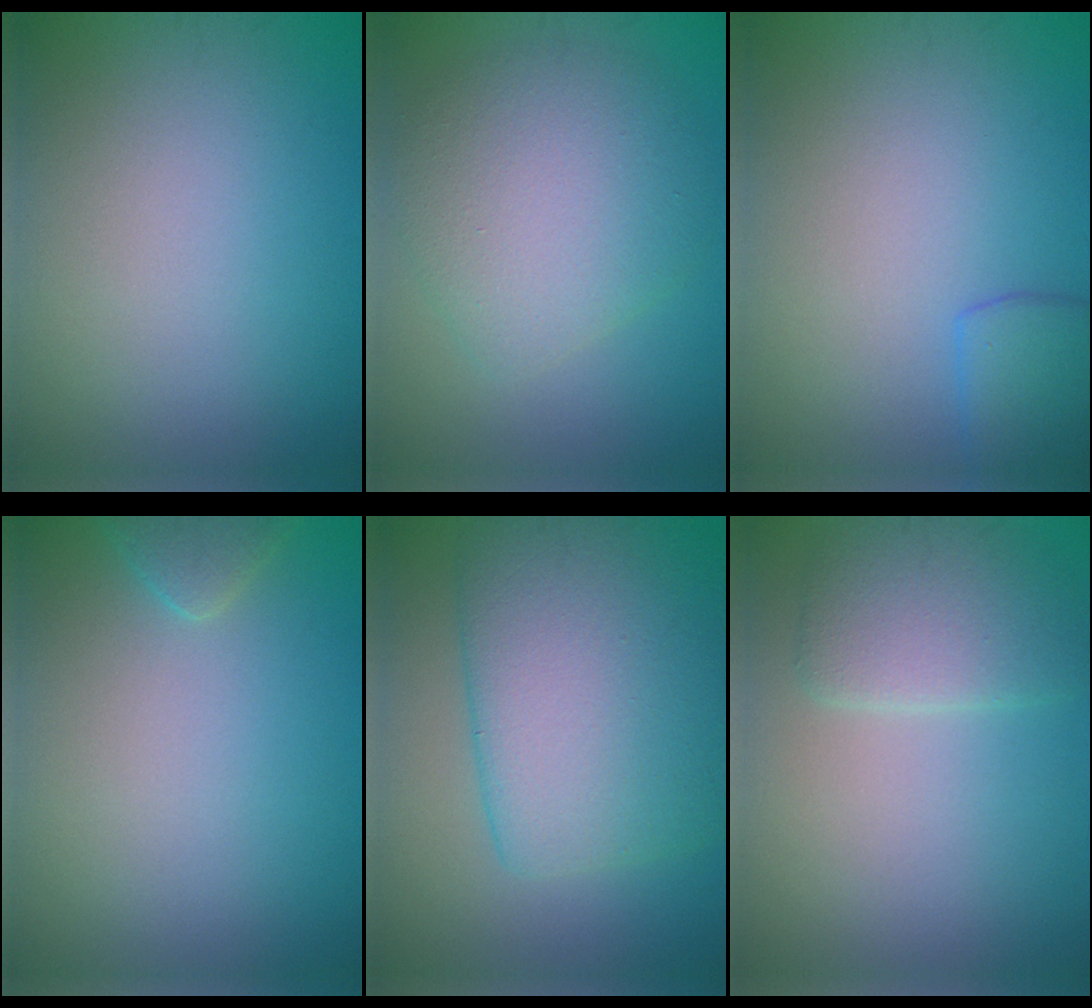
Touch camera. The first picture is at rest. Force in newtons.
{"total": 5.9, "press": 5.9, "slide": 0.2}
{"total": 2.6, "press": 2.6, "slide": 0.1}
{"total": 1.5, "press": 1.5, "slide": 0.1}
{"total": 11.2, "press": 11.2, "slide": 0.4}
{"total": 3.7, "press": 3.7, "slide": 0.1}